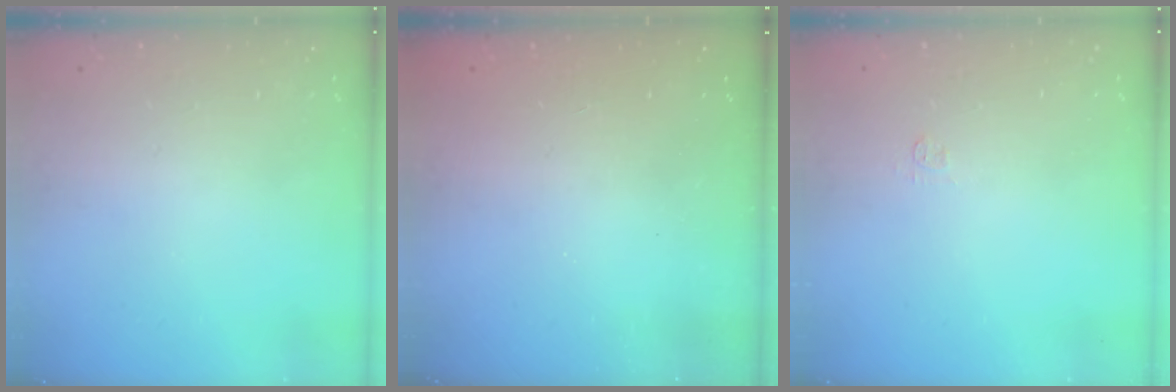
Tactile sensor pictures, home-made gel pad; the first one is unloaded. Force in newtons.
{"total": 2.5, "press": 2.4, "slide": 0.8}
{"total": 3.1, "press": 3.0, "slide": 0.4}